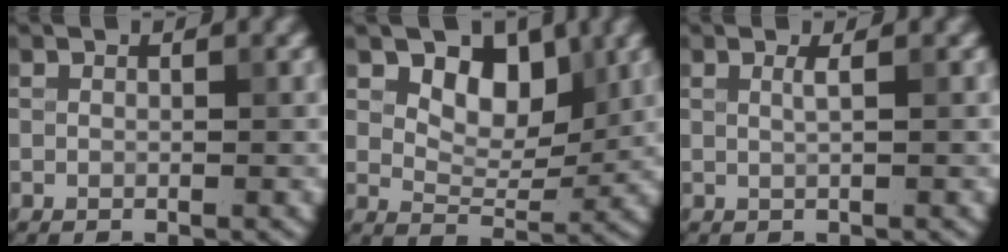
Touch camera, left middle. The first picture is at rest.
{"total": 4.9, "force": [2.4, 3.0, 3.0], "torque": [-0.044, -0.009, 0.030]}
{"total": 1.1, "force": [0.3, 0.4, 1.0], "torque": [-0.013, 0.001, 0.002]}